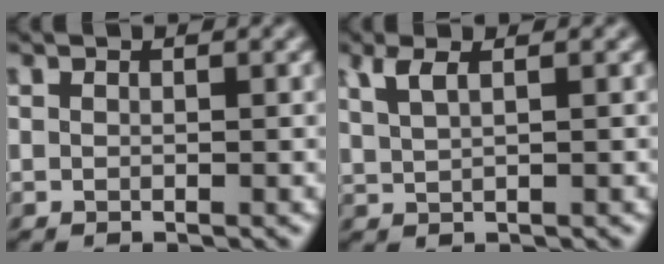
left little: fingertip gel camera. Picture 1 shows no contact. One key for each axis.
{"total": 2.2, "fx": 0.6, "fy": 0.8, "fz": 2.0, "tx": -0.052, "ty": 0.005, "tz": 0.013}